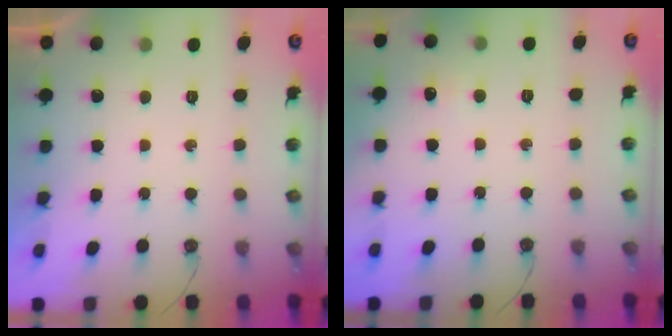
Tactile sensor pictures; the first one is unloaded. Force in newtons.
{"total": 3.2, "press": 3.2, "slide": 0.4}